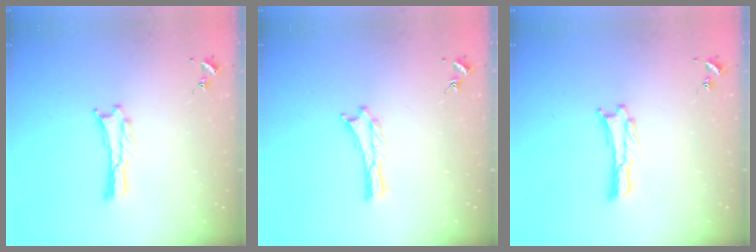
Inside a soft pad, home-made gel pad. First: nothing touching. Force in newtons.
{"total": 0.0}
{"total": 0.0}